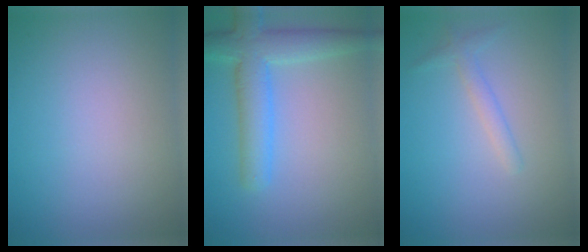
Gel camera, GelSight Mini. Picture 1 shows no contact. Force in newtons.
{"total": 5.4, "press": 5.4, "slide": 0.2}
{"total": 1.4, "press": 1.4, "slide": 0.1}